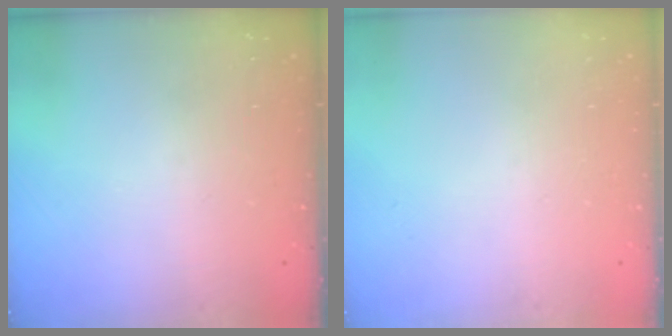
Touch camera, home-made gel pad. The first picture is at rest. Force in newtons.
{"total": 0.0}